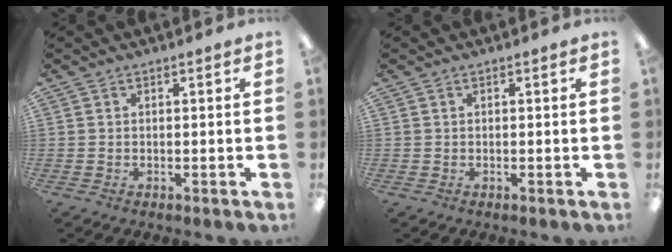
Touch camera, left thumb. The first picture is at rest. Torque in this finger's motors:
{"motor_torque": [-0.08, 0.08, 0.00, 0.00, 0.00]}